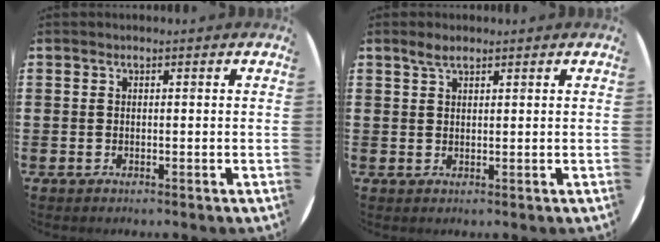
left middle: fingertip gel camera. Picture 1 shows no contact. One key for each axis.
{"total": 2.2, "fx": 1.6, "fy": 0.7, "fz": 1.2, "tx": -0.018, "ty": 0.002, "tz": 0.028}